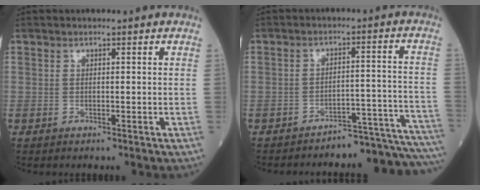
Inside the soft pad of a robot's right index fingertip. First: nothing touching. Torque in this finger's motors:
{"motor_torque": [0.65, -1.00, 0.08, 0.03]}